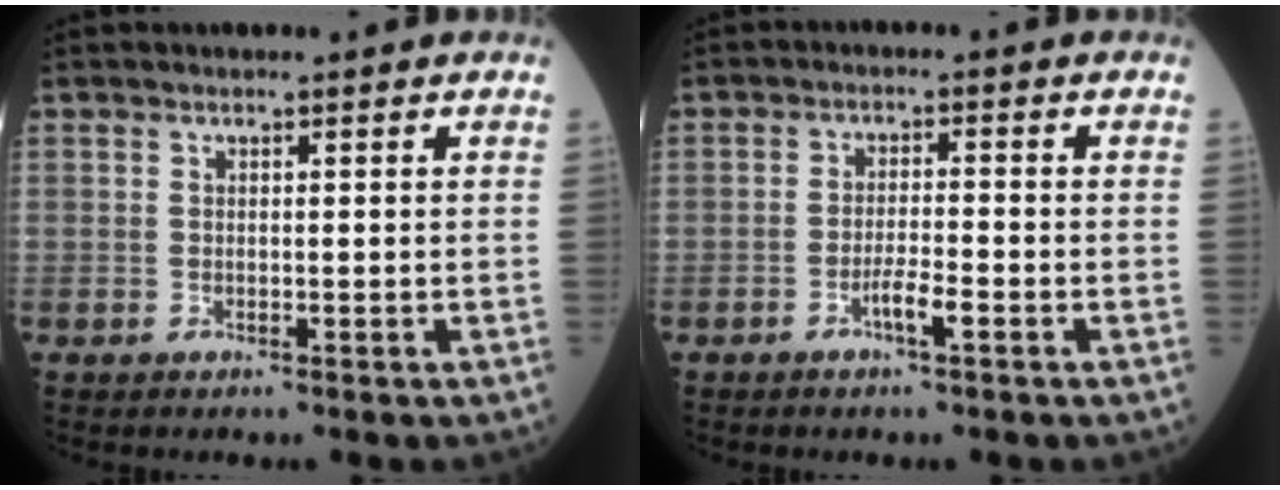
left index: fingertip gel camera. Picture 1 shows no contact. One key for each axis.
{"total": 3.2, "fx": -1.8, "fy": 0.2, "fz": 2.6, "tx": -0.051, "ty": -0.001, "tz": -0.033}